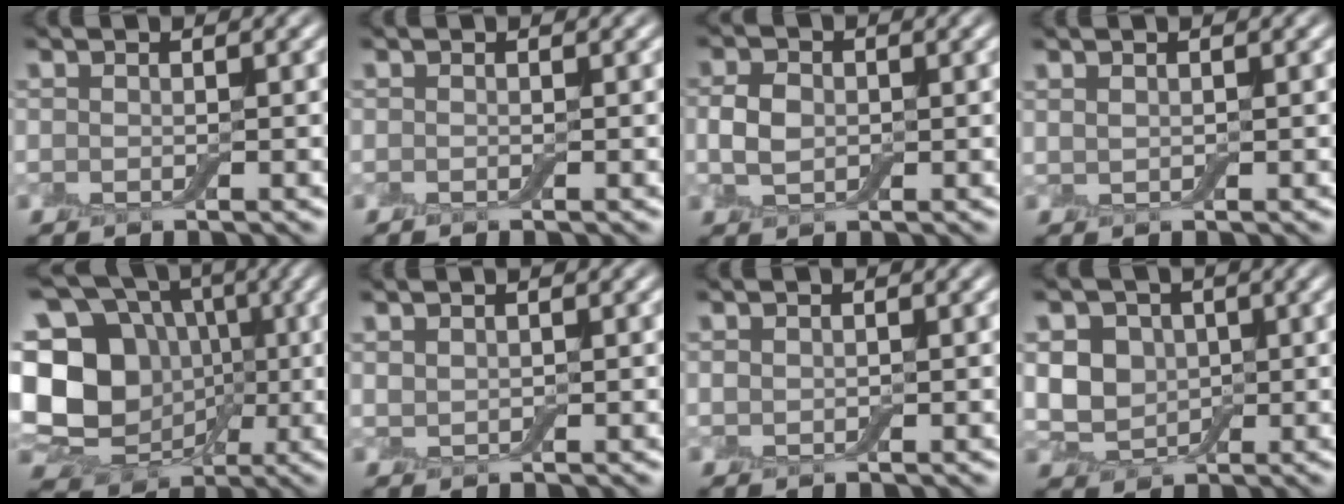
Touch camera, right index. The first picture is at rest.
{"total": 0.0}
{"total": 2.6, "force": [0.1, 1.9, 1.7], "torque": [-0.038, 0.003, -0.002]}
{"total": 0.7, "force": [0.5, 0.2, 0.4], "torque": [-0.011, 0.003, 0.010]}
{"total": 17.7, "force": [-0.3, 15.5, 8.6], "torque": [-0.213, 0.030, -0.027]}
{"total": 0.9, "force": [0.6, 0.4, 0.5], "torque": [-0.012, 0.002, 0.014]}
{"total": 0.6, "force": [0.3, 0.3, 0.4], "torque": [-0.009, 0.003, 0.004]}
{"total": 5.7, "force": [0.9, 4.8, 3.0], "torque": [-0.046, 0.019, -0.005]}